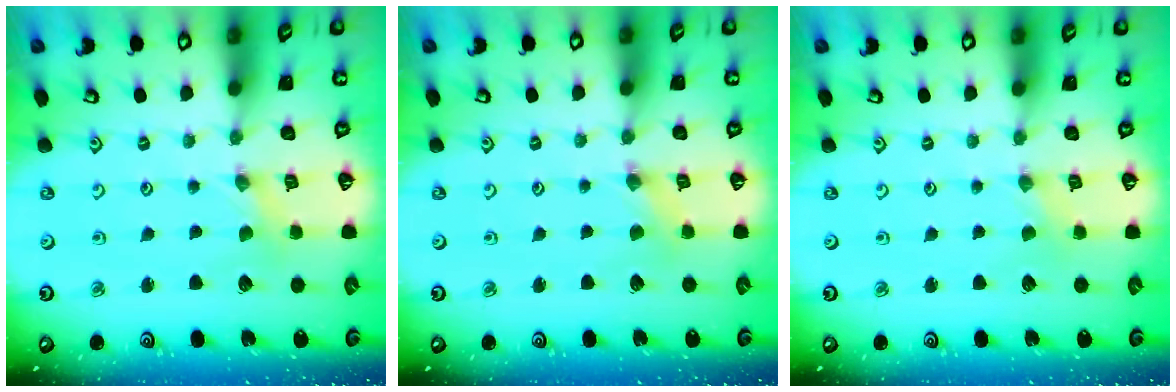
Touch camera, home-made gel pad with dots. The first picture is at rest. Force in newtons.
{"total": 0.9, "press": 0.8, "slide": 0.3}
{"total": 0.0}